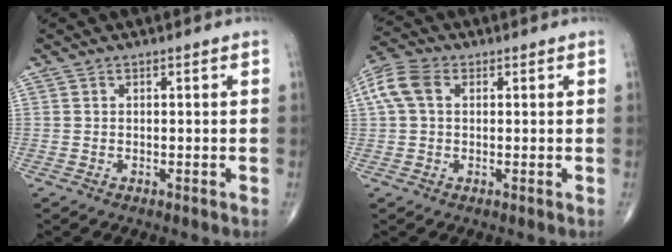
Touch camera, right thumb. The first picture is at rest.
{"total": 7.0, "force": [1.6, 4.8, 4.8], "torque": [-0.116, 0.024, 0.028]}